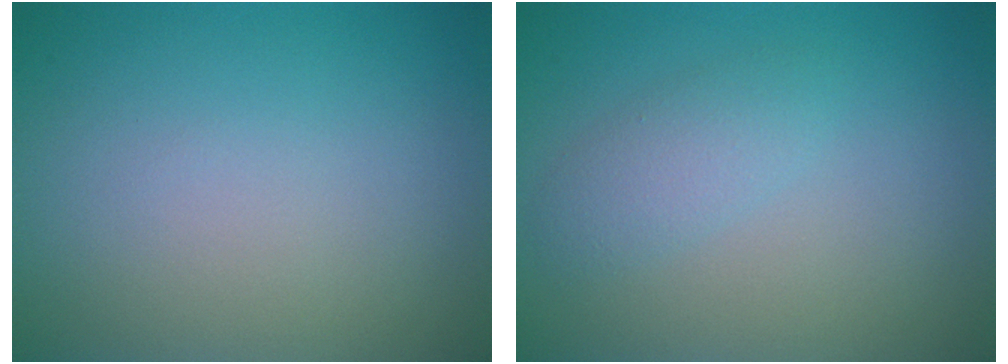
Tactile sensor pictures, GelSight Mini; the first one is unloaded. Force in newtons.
{"total": 1.9, "press": 1.9, "slide": 0.1}